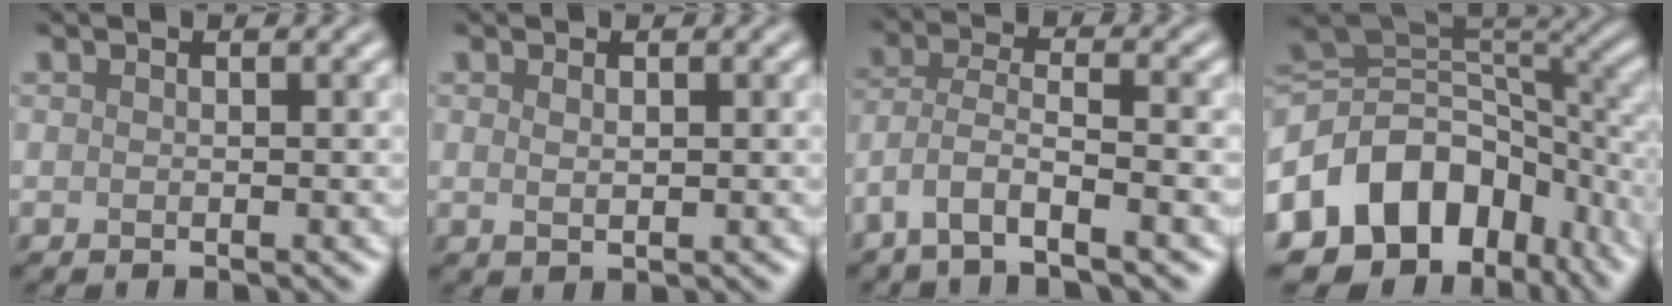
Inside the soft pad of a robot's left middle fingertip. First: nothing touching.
{"total": 0.9, "force": [0.3, 0.4, 0.7], "torque": [-0.016, -0.001, 0.007]}
{"total": 4.9, "force": [-3.0, 1.2, 3.7], "torque": [-0.075, -0.001, -0.066]}
{"total": 12.9, "force": [-5.1, 9.4, 7.1], "torque": [-0.131, 0.003, -0.094]}